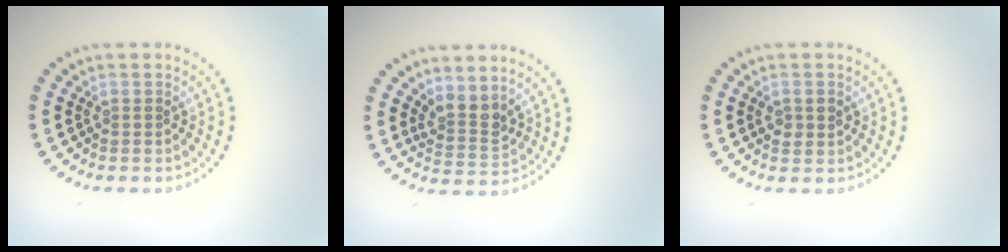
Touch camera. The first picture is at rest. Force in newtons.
{"total": 2.6, "press": 1.9, "slide": 1.7}
{"total": 1.5, "press": 1.5, "slide": 0.2}